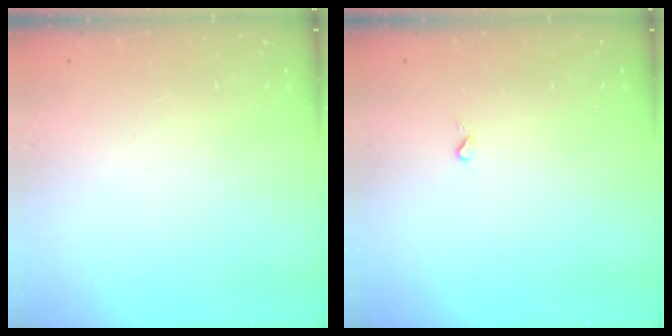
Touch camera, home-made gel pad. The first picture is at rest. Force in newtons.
{"total": 2.7, "press": 2.7, "slide": 0.4}